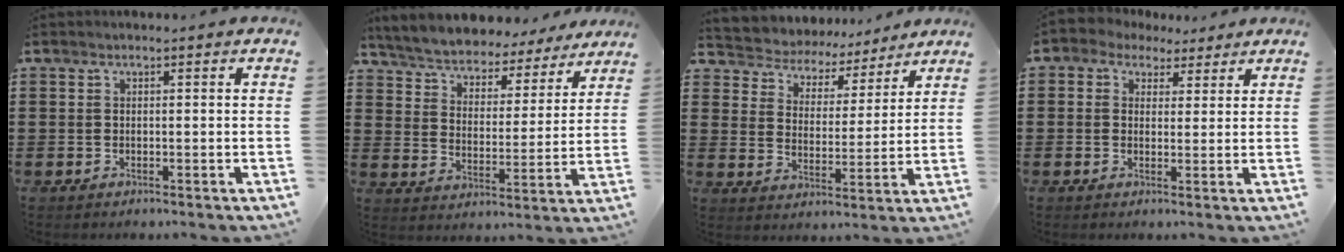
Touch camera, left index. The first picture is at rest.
{"total": 5.5, "force": [5.5, 0.3, 0.3], "torque": [-0.036, -0.042, 0.092]}
{"total": 4.7, "force": [4.5, 1.2, -0.4], "torque": [-0.024, -0.035, 0.074]}
{"total": 2.4, "force": [1.2, 2.1, 0.1], "torque": [-0.016, 0.007, 0.019]}